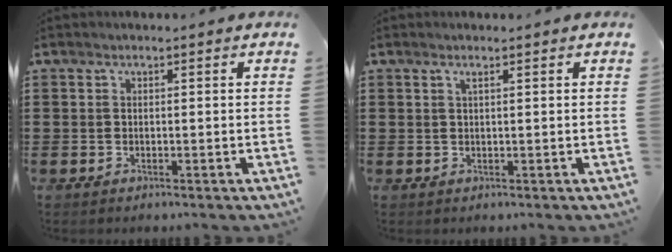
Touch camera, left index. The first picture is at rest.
{"total": 0.9, "force": [0.5, 0.0, 0.8], "torque": [-0.016, -0.001, 0.010]}